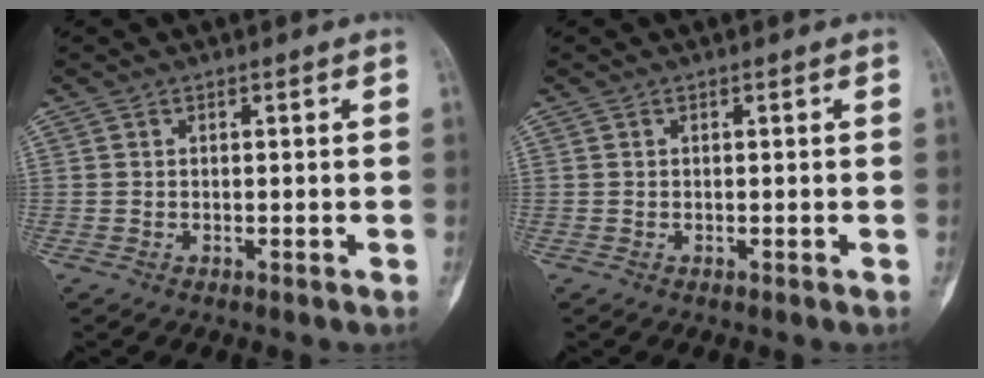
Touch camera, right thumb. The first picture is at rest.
{"total": 0.0}